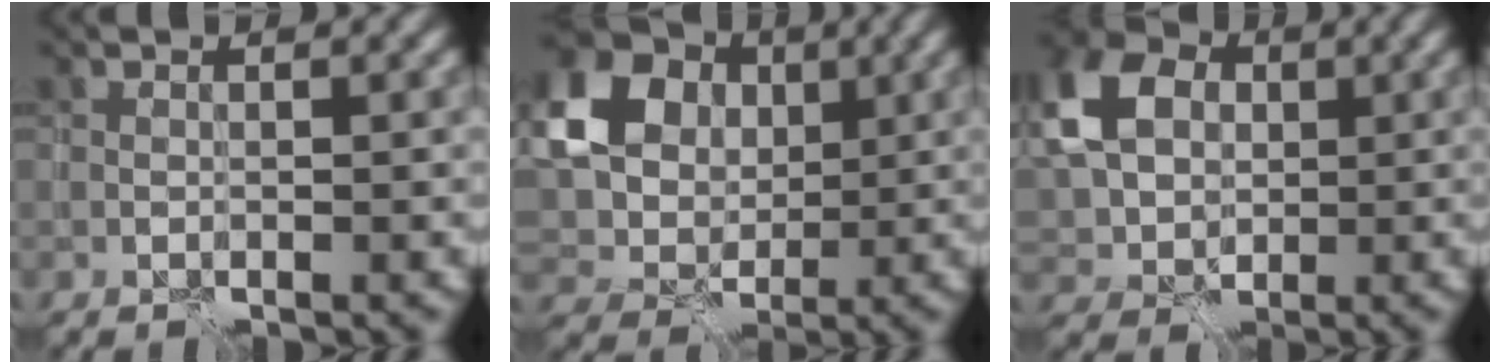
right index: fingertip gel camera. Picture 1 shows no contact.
{"total": 18.8, "force": [5.6, 15.8, 8.3], "torque": [-0.214, 0.016, 0.093]}
{"total": 8.5, "force": [1.8, 6.4, 5.4], "torque": [-0.129, 0.019, 0.024]}